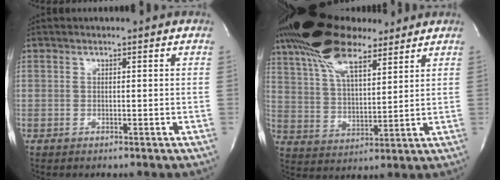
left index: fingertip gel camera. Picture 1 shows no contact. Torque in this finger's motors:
{"motor_torque": [1.00, -0.98, 0.77, 0.21]}